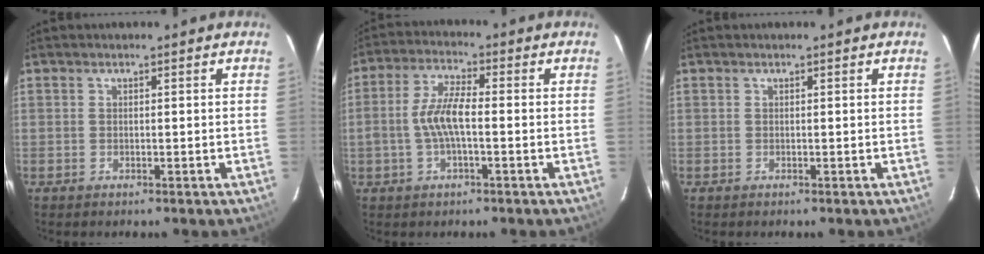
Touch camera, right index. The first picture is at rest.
{"total": 7.0, "force": [-1.2, 2.1, 6.5], "torque": [-0.136, 0.010, -0.023]}
{"total": 0.0}